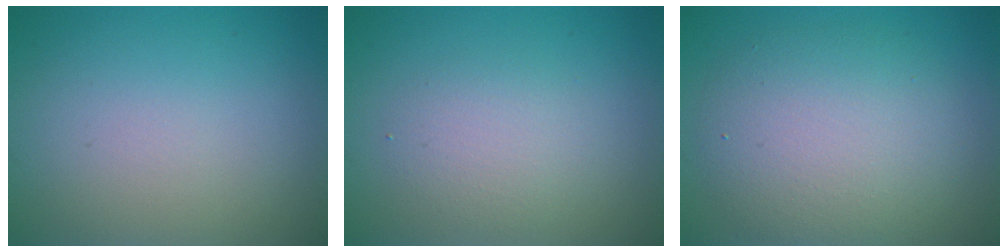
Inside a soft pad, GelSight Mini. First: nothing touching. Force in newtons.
{"total": 2.4, "press": 2.4, "slide": 0.0}
{"total": 6.3, "press": 6.3, "slide": 0.4}